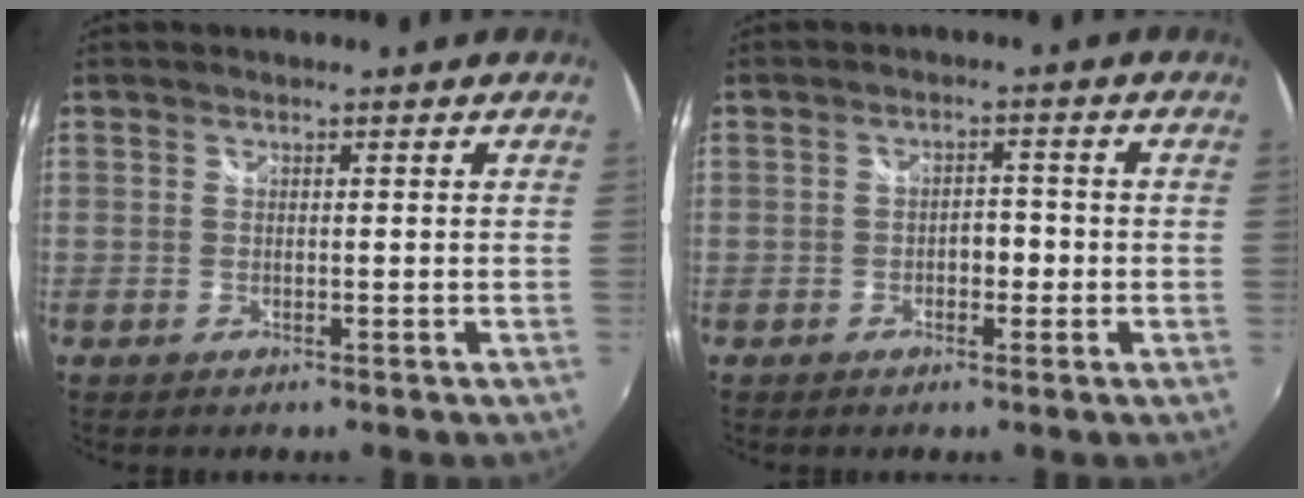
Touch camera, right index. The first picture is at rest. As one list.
[{"total": 2.6, "force": [-0.8, 1.6, 1.9], "torque": [-0.030, 0.007, -0.013]}]